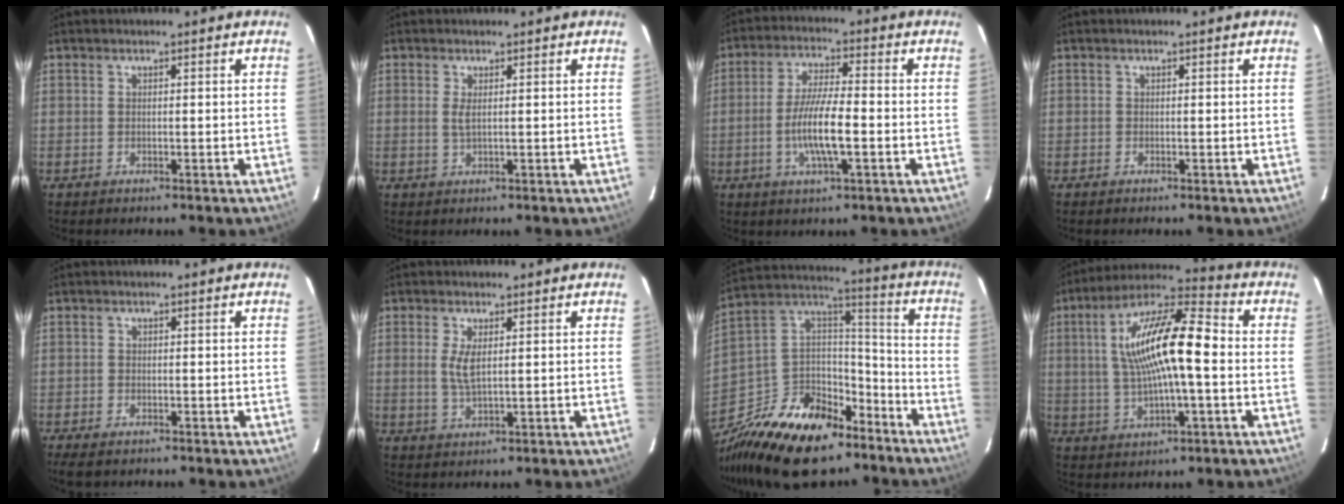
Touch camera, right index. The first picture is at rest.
{"total": 2.0, "force": [0.4, 0.3, 2.0], "torque": [-0.040, -0.003, 0.006]}
{"total": 9.1, "force": [-2.4, 1.6, 8.6], "torque": [-0.169, -0.004, -0.046]}
{"total": 0.0}
{"total": 3.4, "force": [-2.5, 1.3, 1.8], "torque": [-0.043, -0.012, -0.047]}
{"total": 3.7, "force": [0.7, 1.2, 3.4], "torque": [-0.069, -0.005, 0.014]}
{"total": 24.9, "force": [-15.6, 14.3, 13.1], "torque": [-0.289, 0.041, -0.246]}
{"total": 16.3, "force": [0.8, 4.3, 15.7], "torque": [-0.290, 0.019, 0.008]}